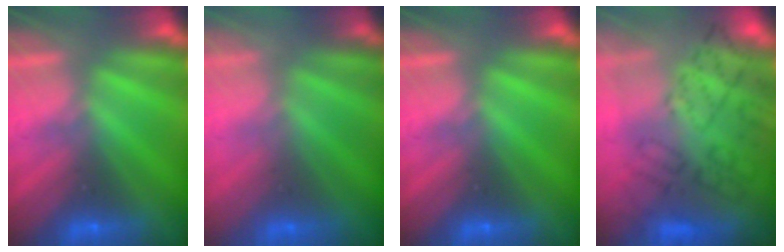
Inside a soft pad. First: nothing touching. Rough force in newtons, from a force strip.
{"total": 2.9}
{"total": 0.0}
{"total": 11.0}